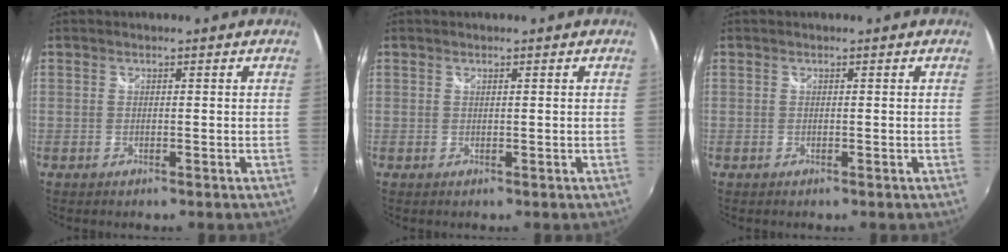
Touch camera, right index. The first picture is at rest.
{"total": 0.0}
{"total": 0.0}